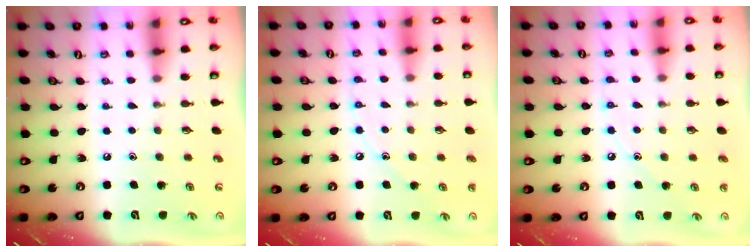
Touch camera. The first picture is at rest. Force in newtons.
{"total": 5.8, "press": 5.8, "slide": 0.3}
{"total": 6.3, "press": 6.2, "slide": 0.7}